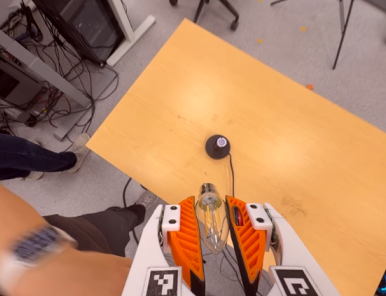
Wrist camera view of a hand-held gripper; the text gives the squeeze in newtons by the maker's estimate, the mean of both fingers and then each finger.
{"total": 11.6, "left": 11.8, "right": 11.5}